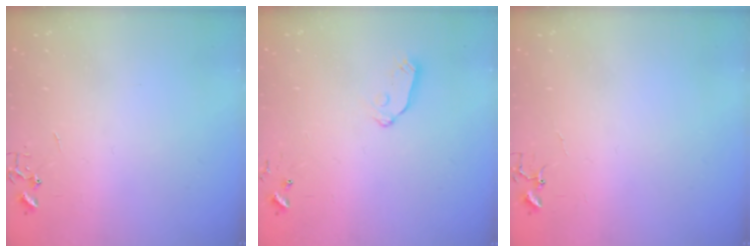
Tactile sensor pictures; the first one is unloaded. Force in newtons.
{"total": 6.8, "press": 6.8, "slide": 0.4}
{"total": 4.0, "press": 4.0, "slide": 0.3}